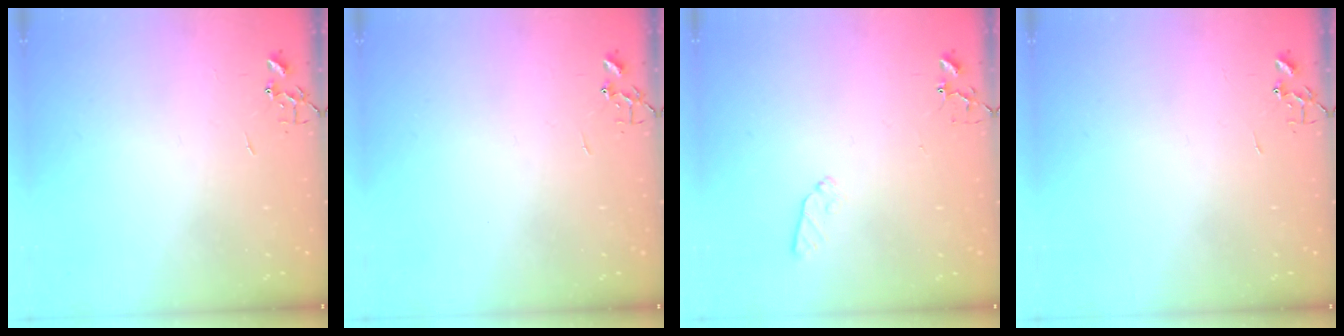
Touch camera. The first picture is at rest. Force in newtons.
{"total": 0.0}
{"total": 5.3, "press": 5.2, "slide": 0.7}
{"total": 0.0}